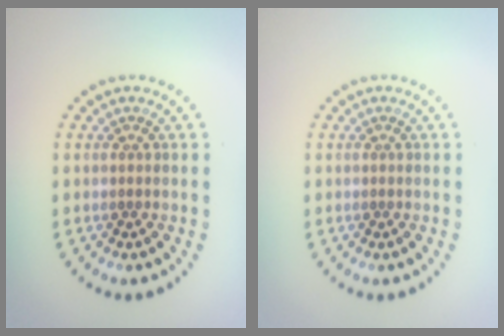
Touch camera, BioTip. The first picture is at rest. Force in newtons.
{"total": 0.0}